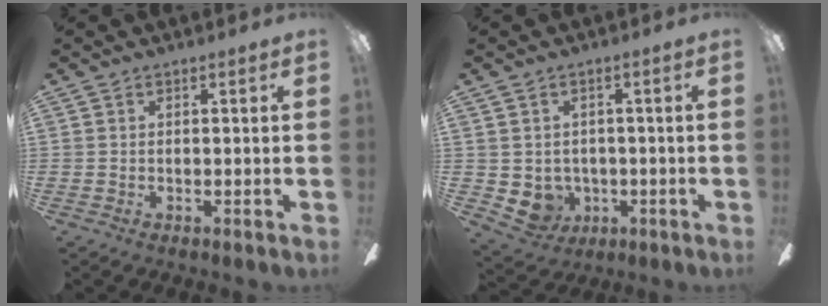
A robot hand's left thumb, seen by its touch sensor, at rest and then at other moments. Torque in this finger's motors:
{"motor_torque": [-0.12, 0.19, -0.03, -0.07, 0.00]}